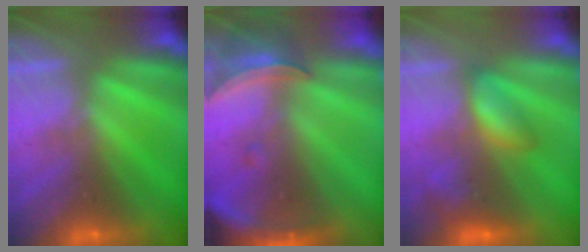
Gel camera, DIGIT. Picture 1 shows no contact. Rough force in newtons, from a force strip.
{"total": 13.7}
{"total": 2.8}